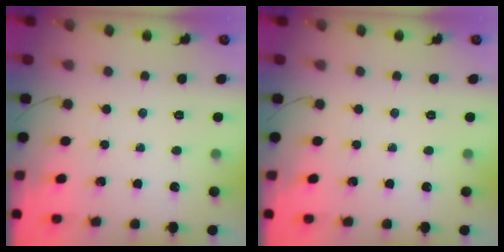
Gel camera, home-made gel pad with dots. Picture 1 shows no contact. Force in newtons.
{"total": 0.0}